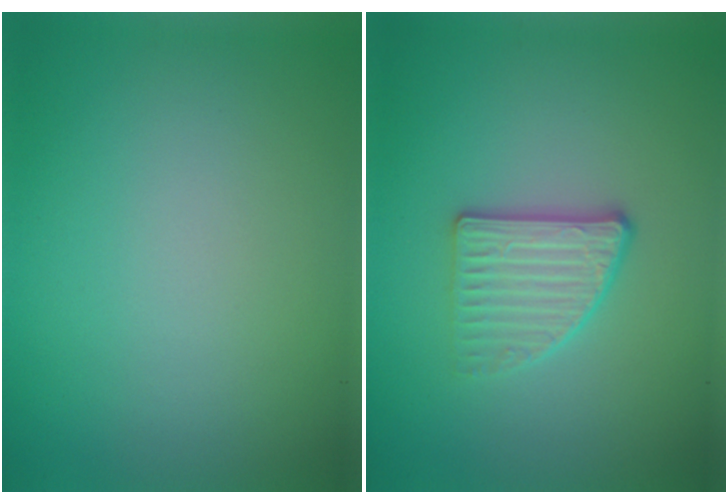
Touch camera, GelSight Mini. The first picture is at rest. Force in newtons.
{"total": 2.8, "press": 2.5, "slide": 1.2}